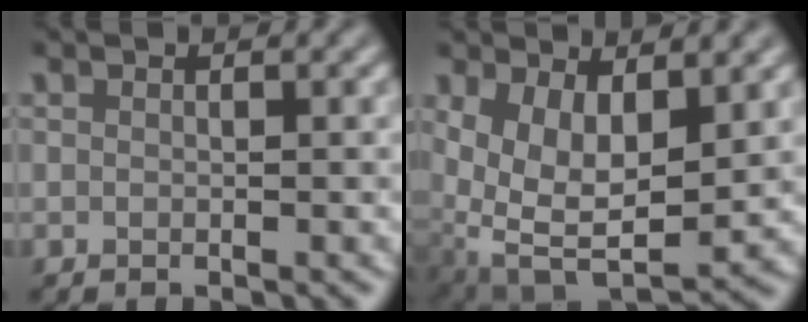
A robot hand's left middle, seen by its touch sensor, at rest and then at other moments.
{"total": 9.2, "force": [1.5, 5.4, 7.3], "torque": [-0.140, -0.025, 0.040]}